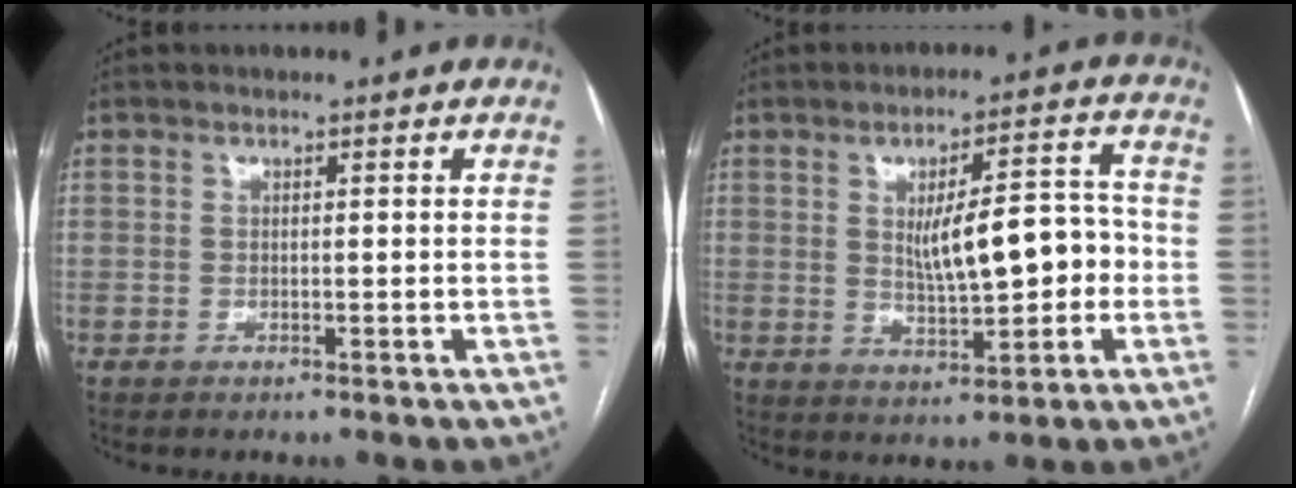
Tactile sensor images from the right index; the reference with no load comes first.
{"total": 10.0, "force": [-0.3, 3.1, 9.6], "torque": [-0.147, 0.019, 0.006]}